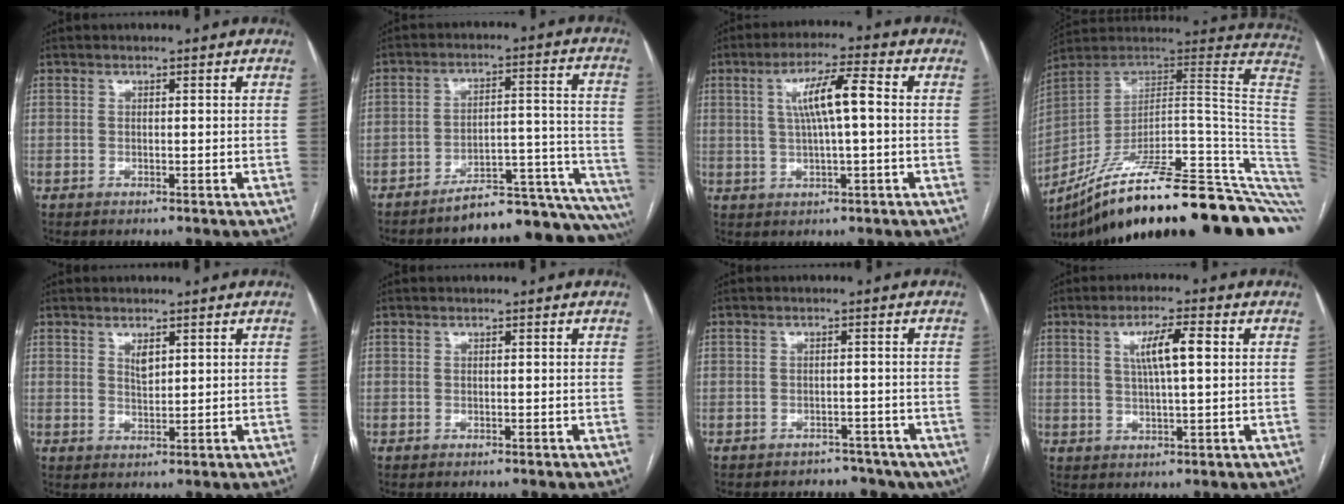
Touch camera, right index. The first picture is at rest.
{"total": 18.1, "force": [-16.9, 2.1, 6.3], "torque": [-0.016, 0.054, -0.227]}
{"total": 7.7, "force": [1.1, 1.0, 7.6], "torque": [-0.139, 0.016, 0.019]}
{"total": 34.3, "force": [-22.6, 3.6, 25.5], "torque": [-0.229, -0.001, -0.316]}
{"total": 2.1, "force": [1.0, 1.0, 1.5], "torque": [-0.030, -0.001, 0.024]}
{"total": 0.0}
{"total": 8.7, "force": [-6.4, 5.7, 1.9], "torque": [-0.016, 0.013, -0.066]}
{"total": 6.3, "force": [1.6, 0.9, 6.1], "torque": [-0.110, 0.009, 0.029]}